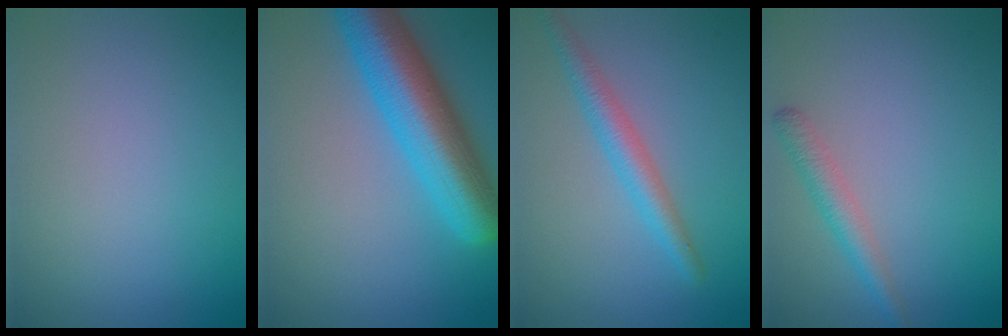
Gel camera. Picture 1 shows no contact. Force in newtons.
{"total": 9.1, "press": 9.1, "slide": 0.3}
{"total": 2.9, "press": 2.9, "slide": 0.1}
{"total": 2.2, "press": 2.2, "slide": 0.1}